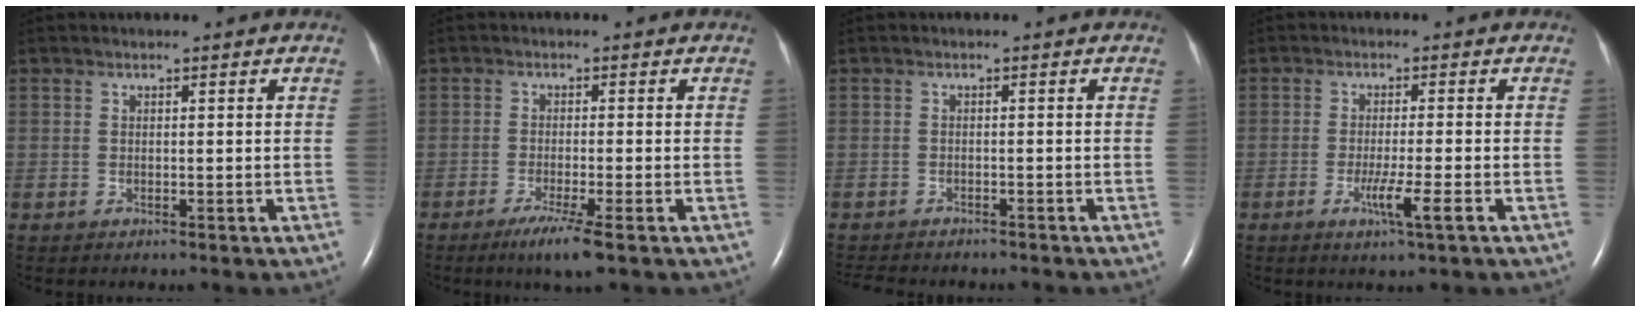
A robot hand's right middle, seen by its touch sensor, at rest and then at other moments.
{"total": 4.8, "force": [-2.8, -0.3, 3.8], "torque": [-0.073, -0.016, -0.052]}
{"total": 7.9, "force": [-7.0, 2.1, 3.1], "torque": [-0.047, -0.004, -0.094]}
{"total": 4.1, "force": [-1.8, -0.4, 3.7], "torque": [-0.068, -0.010, -0.032]}